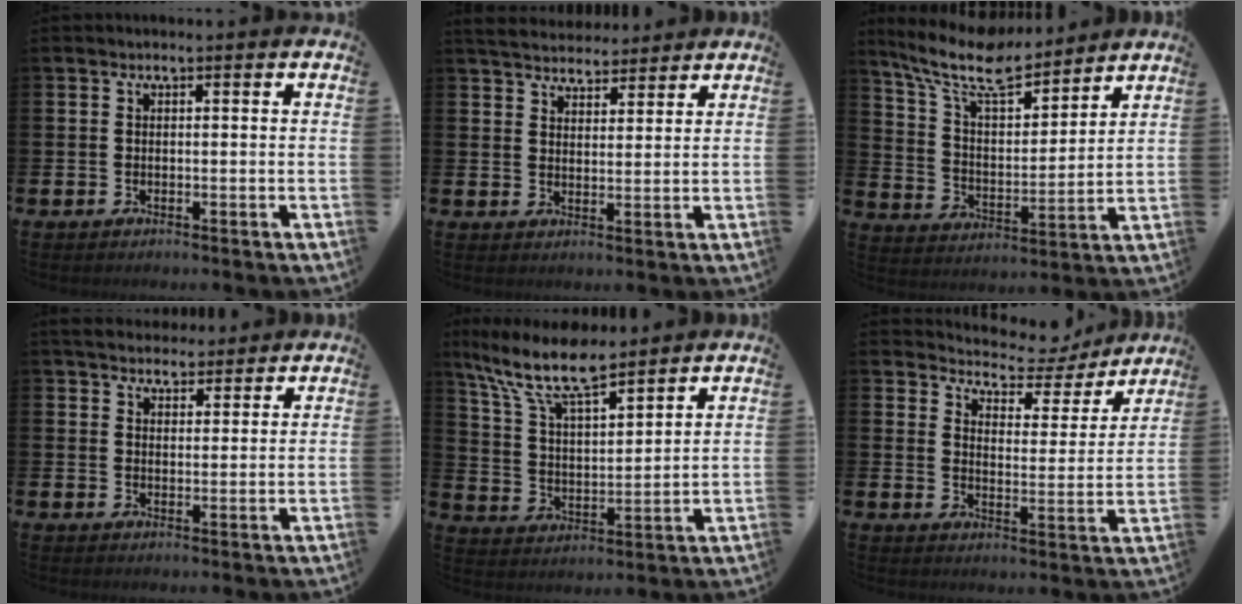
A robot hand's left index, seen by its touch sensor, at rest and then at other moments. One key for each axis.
{"total": 4.6, "fx": 4.5, "fy": 1.1, "fz": 0.2, "tx": -0.018, "ty": -0.023, "tz": 0.081}
{"total": 11.0, "fx": 9.3, "fy": 3.0, "fz": 4.9, "tx": -0.129, "ty": -0.050, "tz": 0.165}
{"total": 4.3, "fx": 4.2, "fy": 1.2, "fz": 0.2, "tx": -0.017, "ty": -0.018, "tz": 0.077}
{"total": 10.8, "fx": 9.0, "fy": 2.6, "fz": 5.4, "tx": -0.142, "ty": -0.038, "tz": 0.161}
{"total": 5.4, "fx": 5.1, "fy": 1.7, "fz": 0.6, "tx": -0.038, "ty": -0.044, "tz": 0.084}